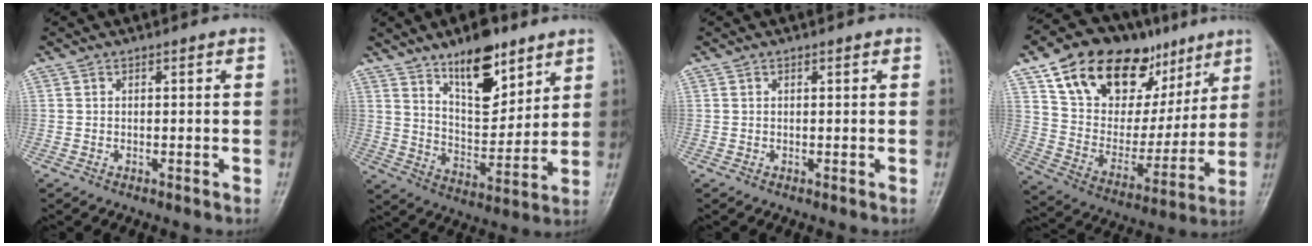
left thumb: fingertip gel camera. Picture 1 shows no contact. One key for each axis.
{"total": 13.8, "fx": 8.8, "fy": 6.0, "fz": 8.7, "tx": -0.102, "ty": -0.062, "tz": 0.152}
{"total": 0.7, "fx": 0.3, "fy": 0.2, "fz": 0.6, "tx": -0.011, "ty": 0.002, "tz": 0.004}
{"total": 26.1, "fx": 14.1, "fy": 15.3, "fz": 15.8, "tx": -0.215, "ty": -0.017, "tz": 0.248}